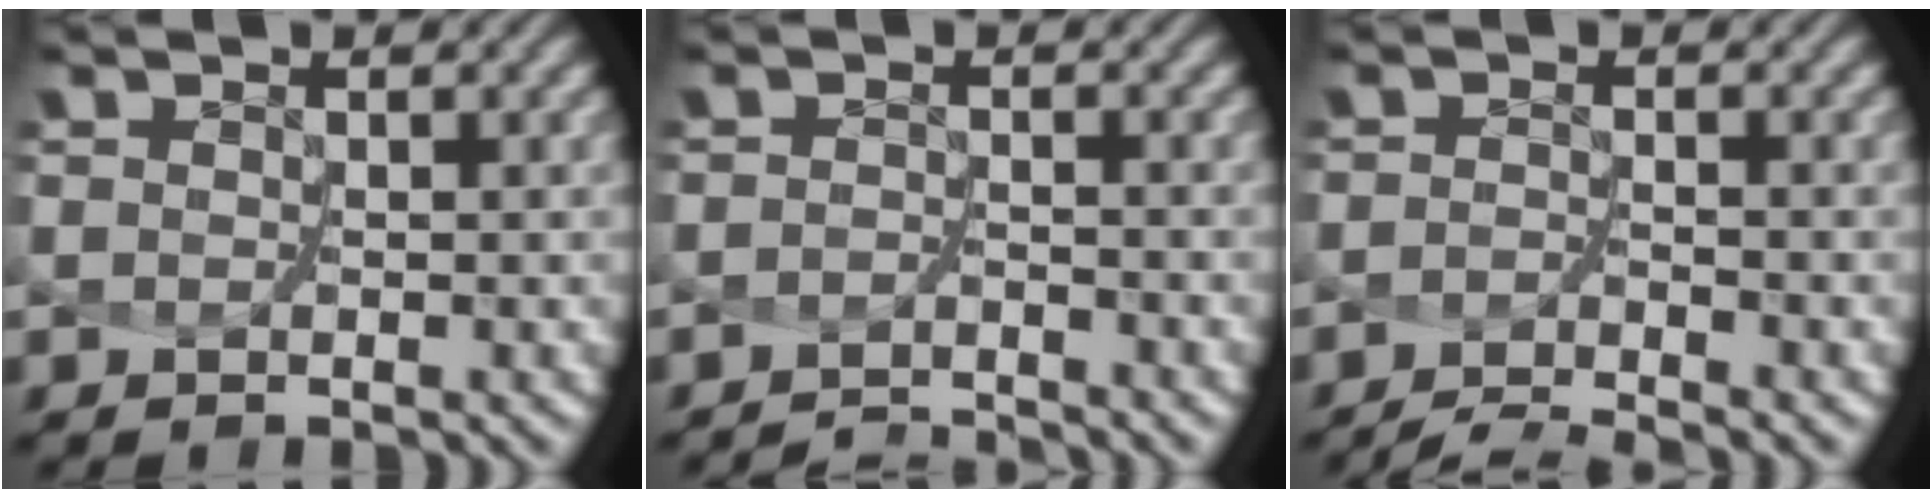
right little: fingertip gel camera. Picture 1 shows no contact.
{"total": 2.8, "force": [-2.8, -0.6, -0.1], "torque": [-0.002, -0.009, -0.047]}
{"total": 3.8, "force": [-3.6, -0.4, 1.0], "torque": [-0.025, -0.015, -0.069]}